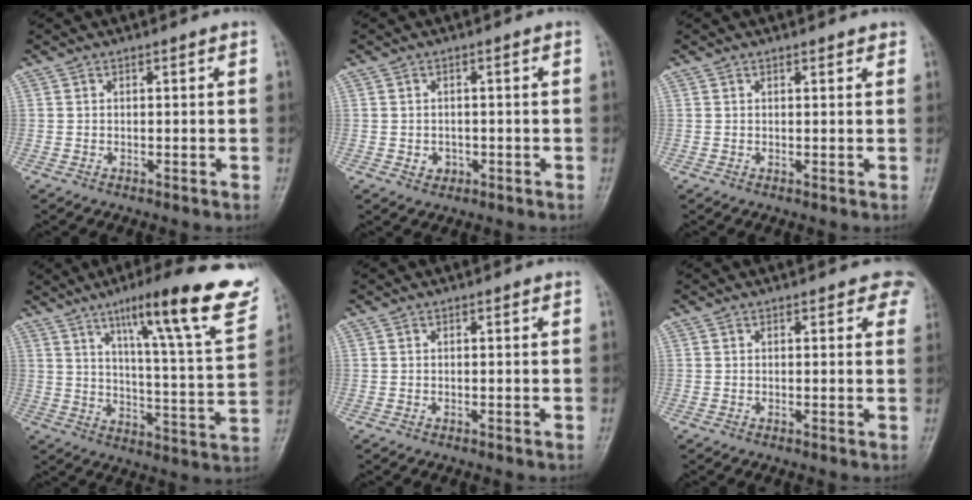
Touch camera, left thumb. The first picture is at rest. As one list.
[{"total": 2.1, "force": [-0.8, 1.9, 0.7], "torque": [0.001, 0.007, -0.006]}, {"total": 1.2, "force": [1.0, 0.4, 0.6], "torque": [-0.006, -0.002, 0.010]}, {"total": 23.1, "force": [13.7, 3.0, 18.4], "torque": [-0.240, -0.048, 0.195]}, {"total": 0.0}, {"total": 3.4, "force": [2.4, 1.7, 1.7], "torque": [0.008, -0.004, 0.015]}]